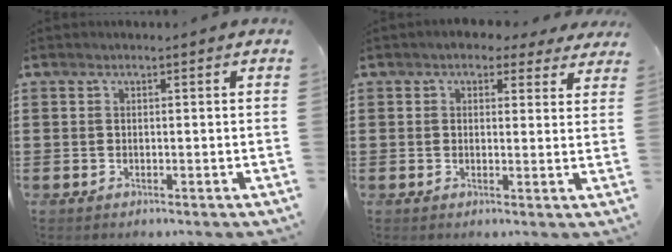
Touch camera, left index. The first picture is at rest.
{"total": 2.8, "force": [2.1, 1.5, 1.0], "torque": [-0.021, 0.002, 0.036]}